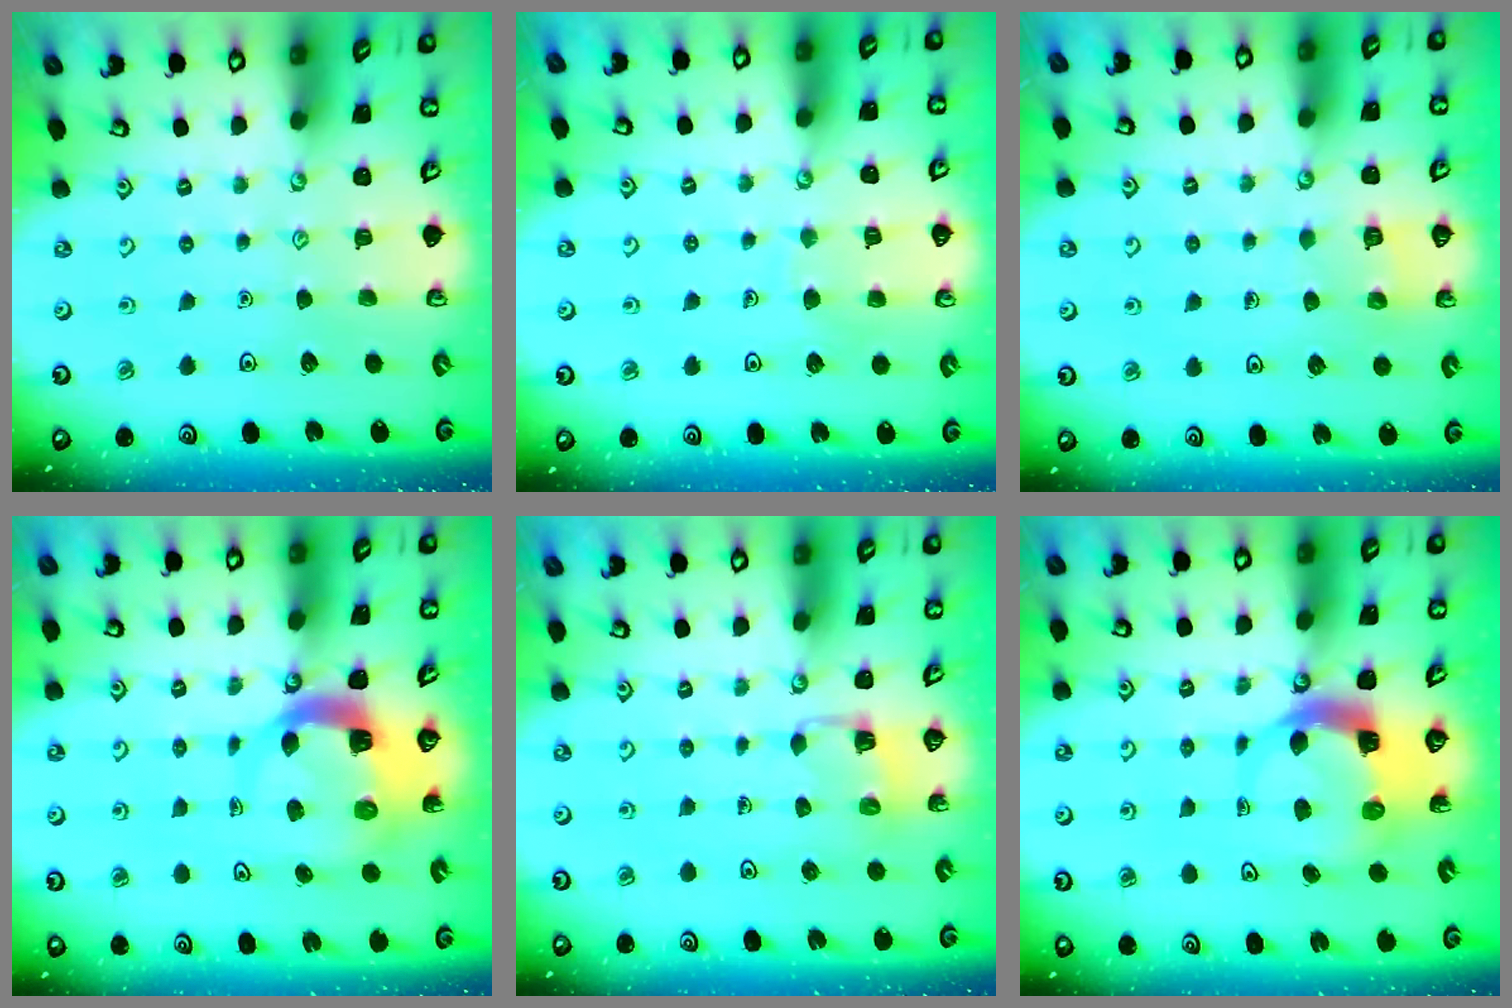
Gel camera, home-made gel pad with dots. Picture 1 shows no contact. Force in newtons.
{"total": 5.6, "press": 5.5, "slide": 0.5}
{"total": 2.6, "press": 2.6, "slide": 0.1}
{"total": 6.2, "press": 6.1, "slide": 0.9}
{"total": 3.1, "press": 3.1, "slide": 0.3}
{"total": 6.6, "press": 6.5, "slide": 1.2}